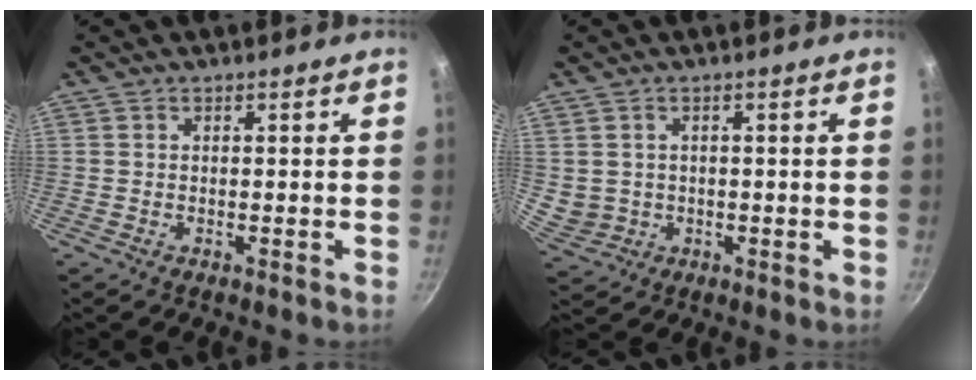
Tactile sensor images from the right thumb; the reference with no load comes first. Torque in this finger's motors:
{"motor_torque": [-0.60, 0.87, 0.30, -0.04, 0.24]}